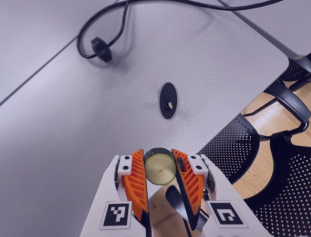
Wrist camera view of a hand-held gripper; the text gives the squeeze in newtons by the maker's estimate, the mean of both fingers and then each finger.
{"total": 8.0, "left": 8.0, "right": 8.0}